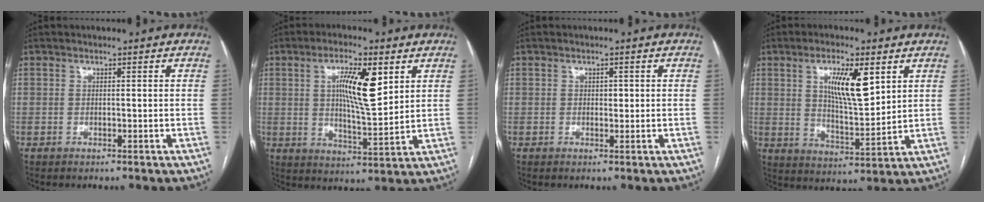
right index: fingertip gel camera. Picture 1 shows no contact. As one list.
[{"total": 9.7, "force": [3.4, 2.0, 8.8], "torque": [-0.155, -0.001, 0.059]}, {"total": 1.0, "force": [0.2, 0.7, 0.7], "torque": [-0.007, 0.001, 0.001]}, {"total": 9.7, "force": [3.9, 2.4, 8.6], "torque": [-0.151, -0.003, 0.073]}]